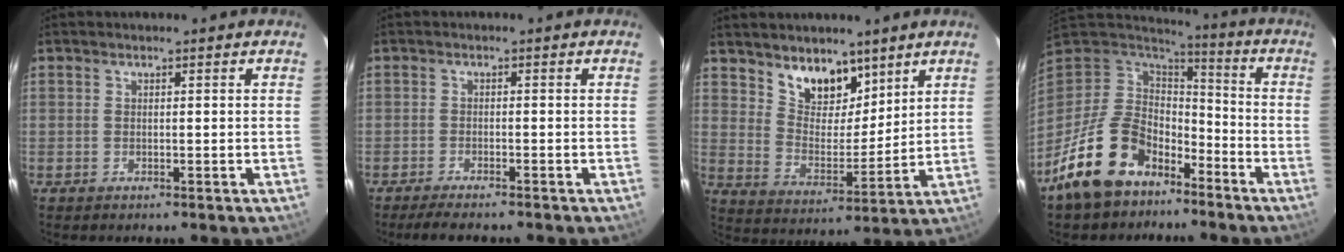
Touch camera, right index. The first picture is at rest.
{"total": 5.3, "force": [-4.6, 0.6, 2.5], "torque": [-0.058, -0.015, -0.077]}
{"total": 10.6, "force": [7.6, 5.5, 4.8], "torque": [-0.081, -0.001, 0.142]}
{"total": 17.0, "force": [-10.7, 10.6, 7.8], "torque": [-0.180, 0.006, -0.169]}